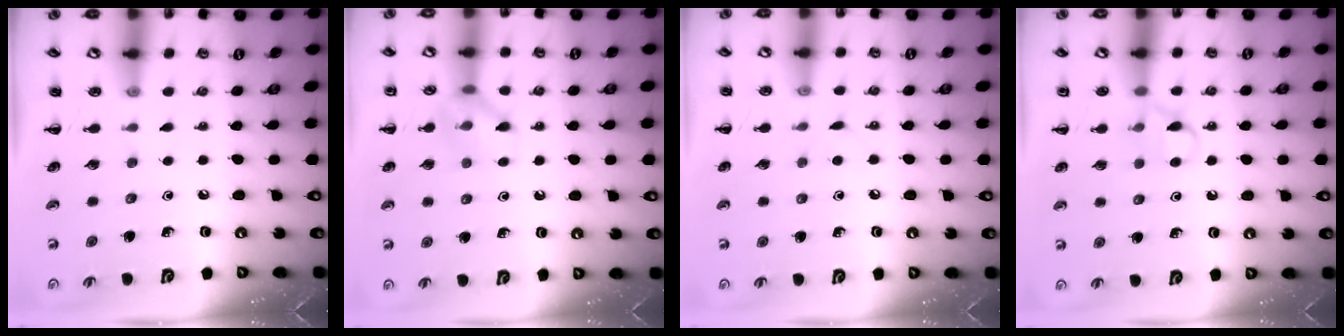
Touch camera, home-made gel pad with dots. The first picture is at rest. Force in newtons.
{"total": 8.3, "press": 8.3, "slide": 0.8}
{"total": 2.9, "press": 2.8, "slide": 0.9}
{"total": 6.1, "press": 5.9, "slide": 1.7}